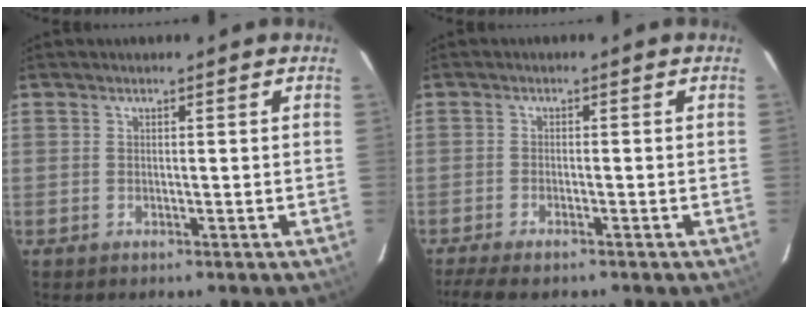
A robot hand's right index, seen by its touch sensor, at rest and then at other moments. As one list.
[{"total": 6.1, "force": [-4.9, 1.3, 3.4], "torque": [-0.086, -0.022, -0.089]}]